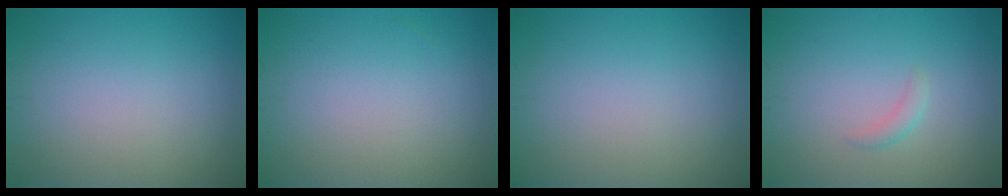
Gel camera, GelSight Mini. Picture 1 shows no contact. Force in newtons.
{"total": 0.0}
{"total": 0.0}
{"total": 1.0, "press": 1.0, "slide": 0.0}